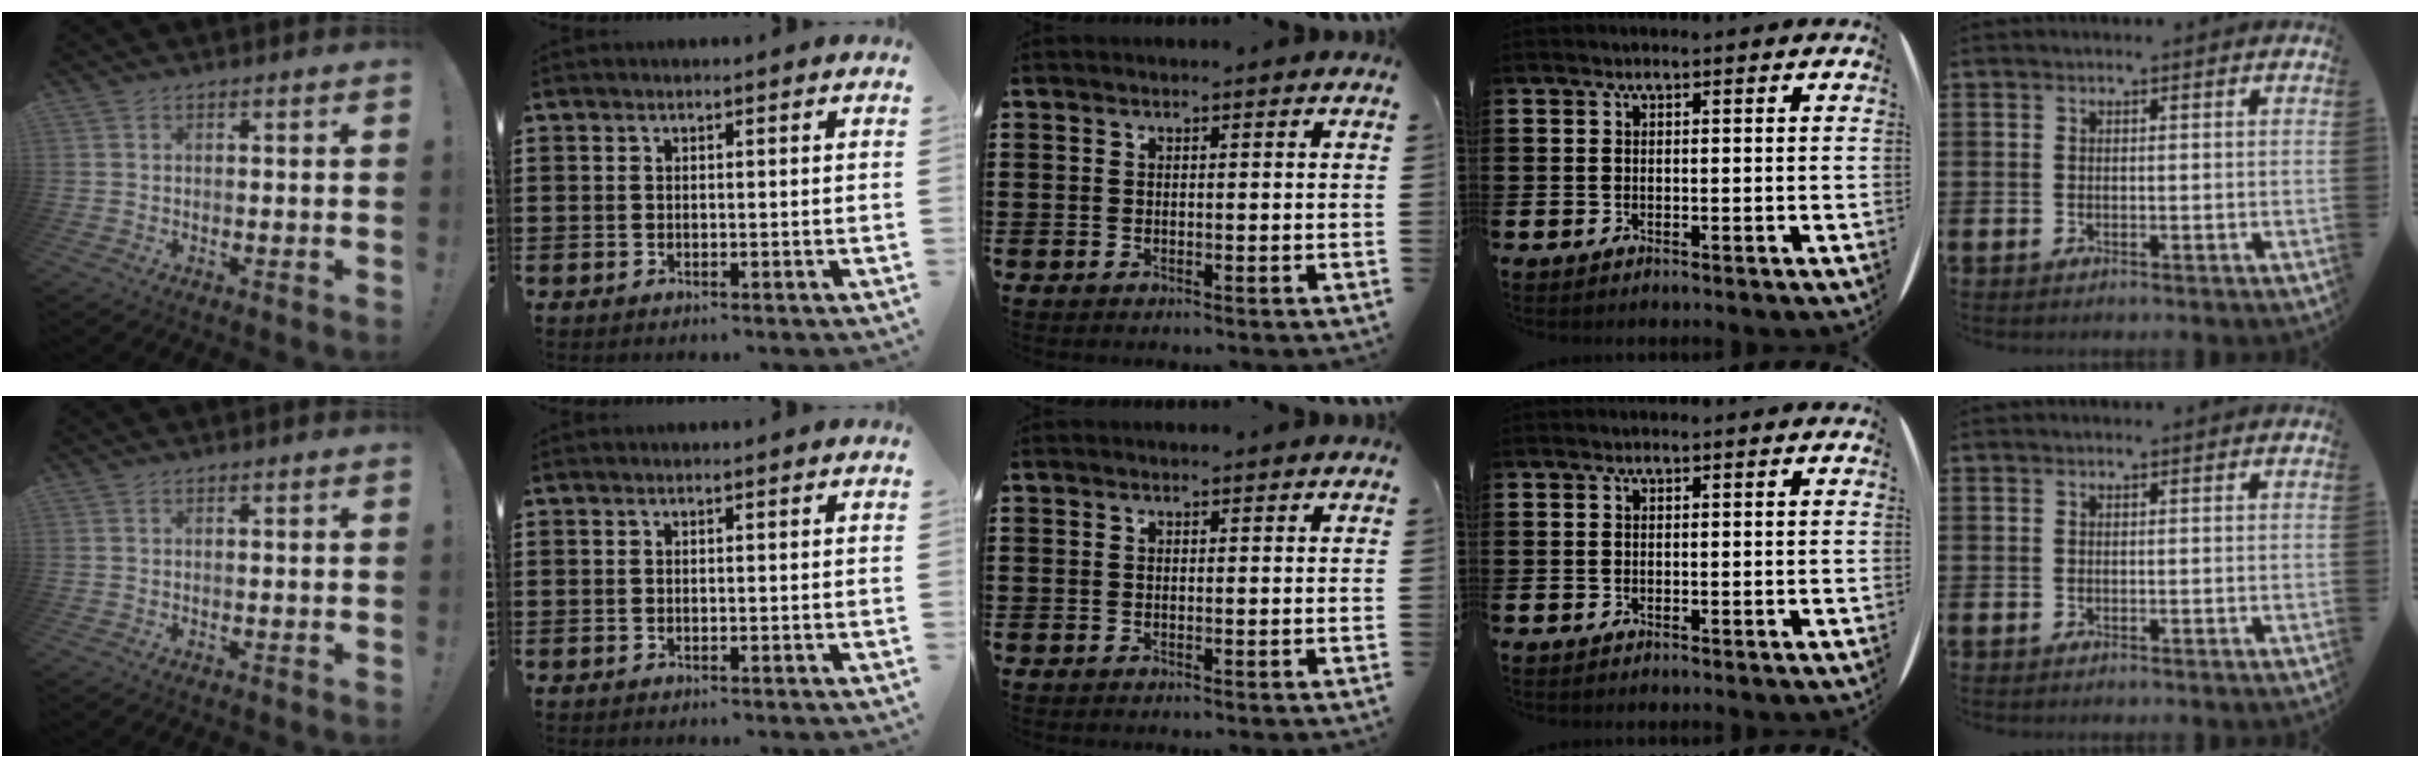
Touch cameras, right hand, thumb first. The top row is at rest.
{}